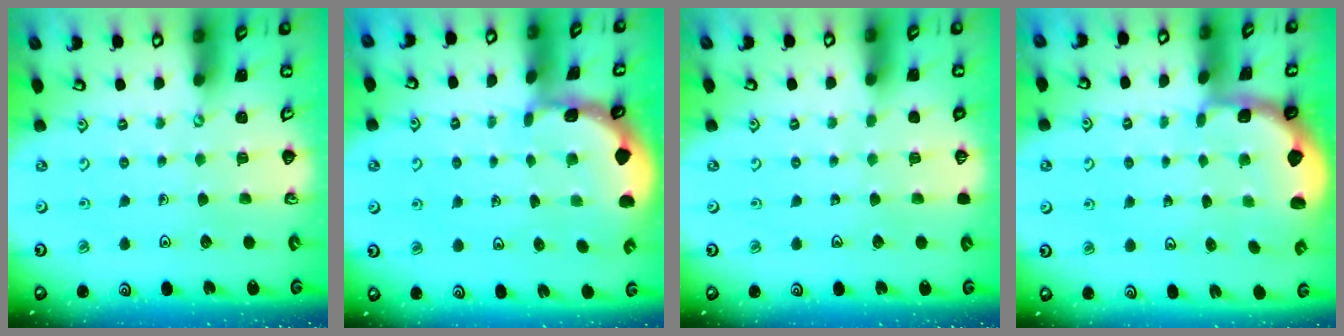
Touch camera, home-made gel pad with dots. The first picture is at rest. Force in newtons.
{"total": 1.5, "press": 1.5, "slide": 0.1}
{"total": 0.0}
{"total": 1.2, "press": 1.2, "slide": 0.2}